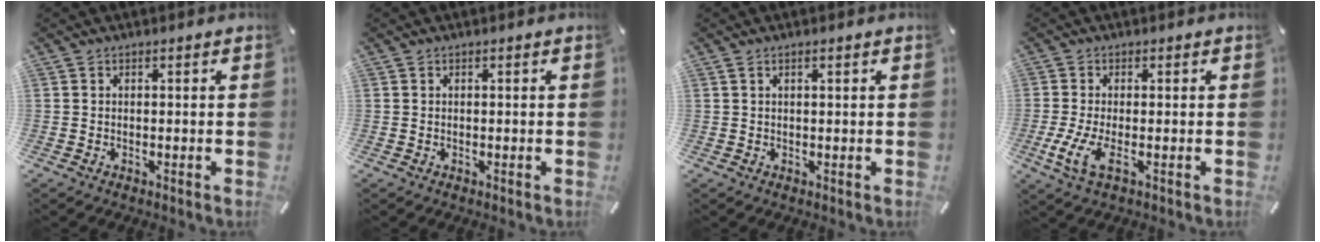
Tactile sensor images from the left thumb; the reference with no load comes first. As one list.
[{"total": 0.0}, {"total": 1.0, "force": [0.4, 0.2, 0.9], "torque": [-0.015, 0.001, 0.006]}, {"total": 6.2, "force": [-1.2, 1.8, 5.8], "torque": [-0.145, -0.023, -0.026]}]